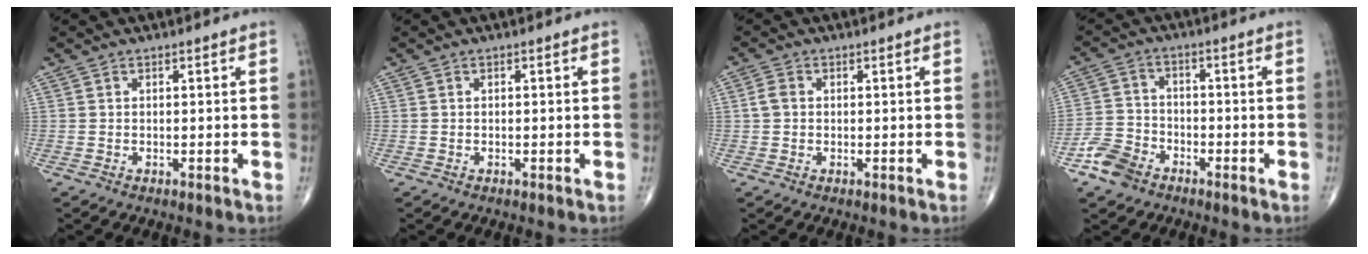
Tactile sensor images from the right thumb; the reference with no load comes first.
{"total": 0.0}
{"total": 2.3, "force": [0.1, 1.8, 1.4], "torque": [-0.027, 0.007, 0.000]}
{"total": 6.9, "force": [-4.3, 4.6, 2.7], "torque": [-0.046, 0.021, -0.088]}